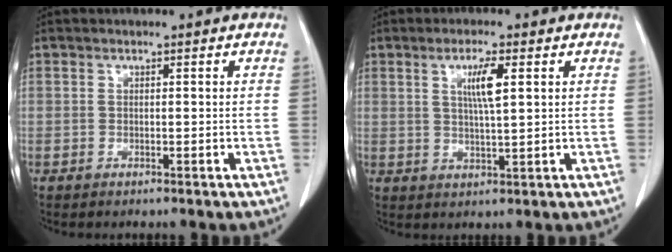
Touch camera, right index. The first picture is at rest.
{"total": 4.8, "force": [1.6, 0.3, 4.6], "torque": [-0.083, -0.002, 0.029]}